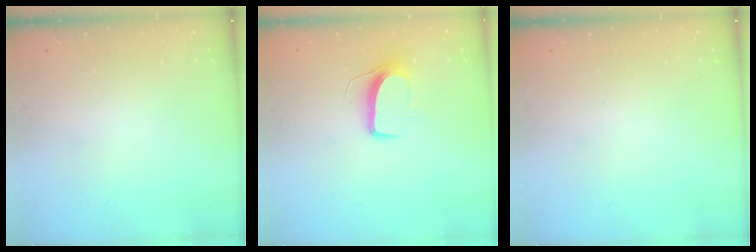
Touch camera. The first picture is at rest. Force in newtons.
{"total": 8.6, "press": 8.5, "slide": 0.4}
{"total": 0.0}